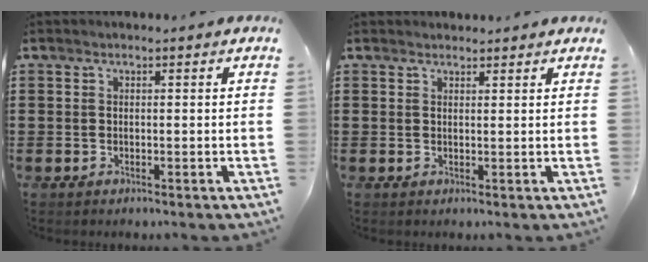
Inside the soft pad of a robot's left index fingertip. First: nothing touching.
{"total": 1.2, "force": [1.2, 0.2, 0.0], "torque": [-0.003, 0.000, 0.023]}